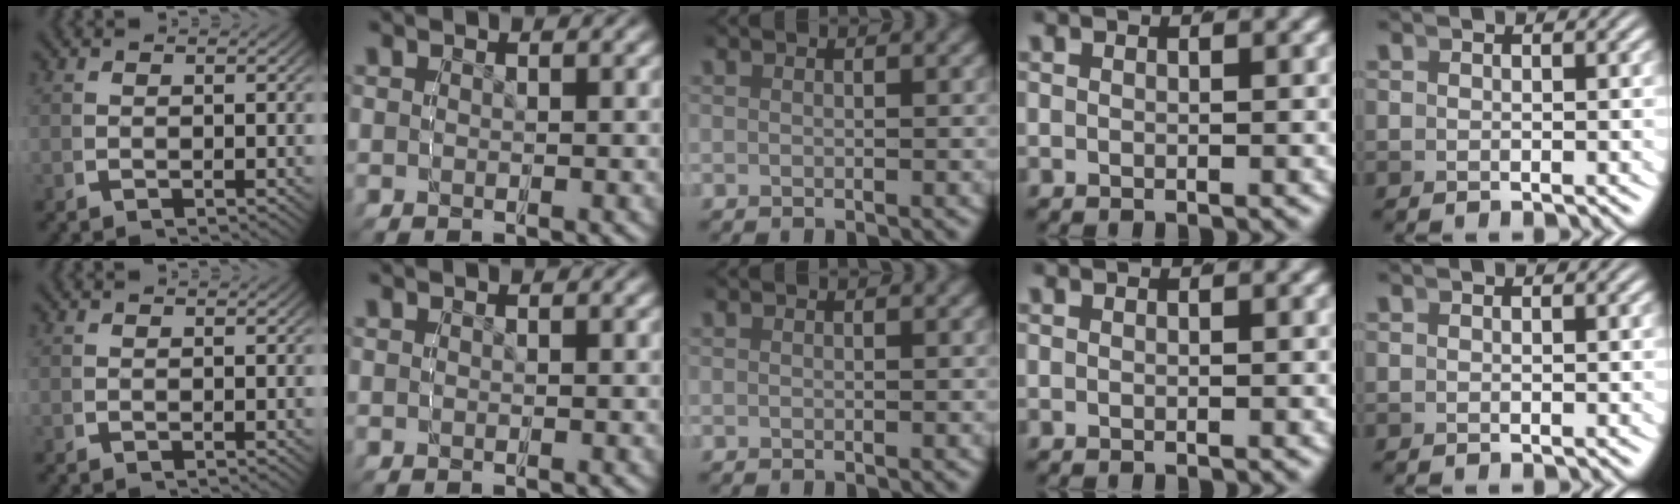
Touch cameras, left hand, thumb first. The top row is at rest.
{}